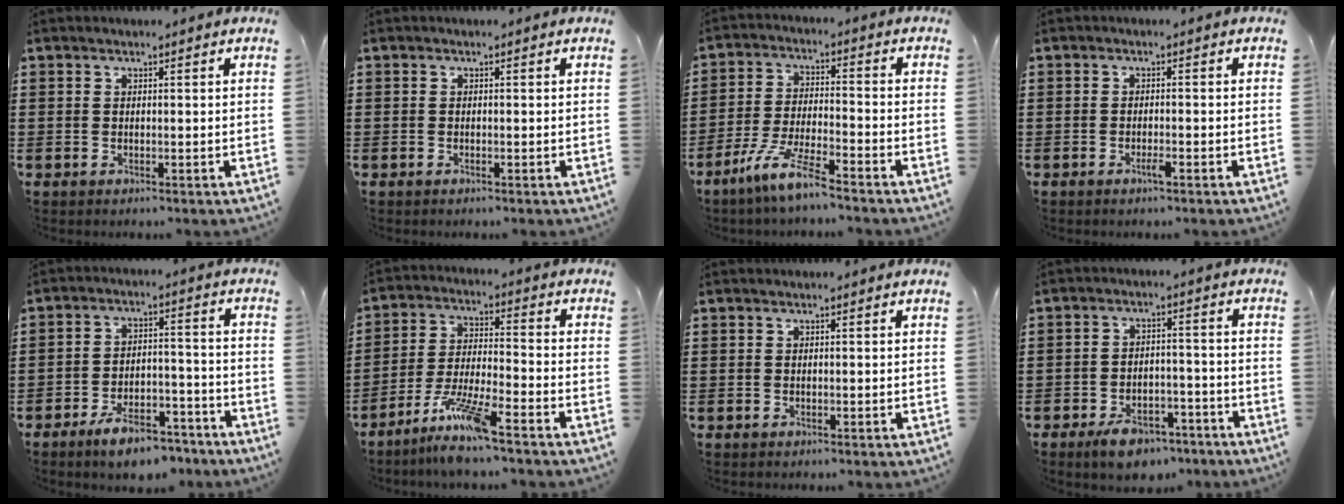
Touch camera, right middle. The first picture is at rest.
{"total": 0.0}
{"total": 8.3, "force": [-6.6, -0.4, 5.1], "torque": [-0.115, -0.019, -0.130]}
{"total": 1.4, "force": [-0.8, 0.1, 1.1], "torque": [-0.020, -0.003, -0.014]}
{"total": 7.2, "force": [-6.1, 1.9, 3.4], "torque": [-0.055, 0.012, -0.112]}
{"total": 8.2, "force": [-6.4, 0.2, 5.2], "torque": [-0.112, -0.015, -0.124]}
{"total": 0.0}
{"total": 5.3, "force": [-4.5, 2.0, 2.0], "torque": [-0.038, 0.013, -0.085]}